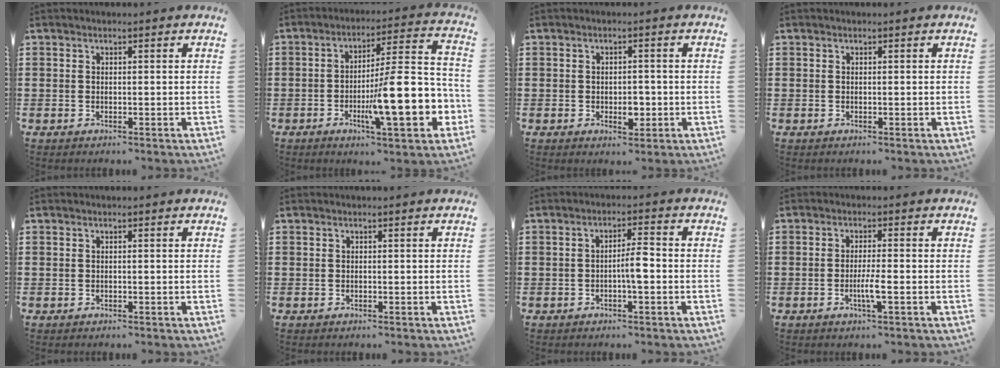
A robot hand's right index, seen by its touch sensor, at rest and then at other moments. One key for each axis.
{"total": 15.9, "fx": -4.3, "fy": 3.7, "fz": 14.9, "tx": -0.229, "ty": -0.012, "tz": -0.071}
{"total": 3.3, "fx": -0.7, "fy": 1.8, "fz": 2.7, "tx": -0.041, "ty": 0.001, "tz": -0.014}
{"total": 0.0}
{"total": 0.0}
{"total": 0.0}
{"total": 3.8, "fx": -0.9, "fy": 0.8, "fz": 3.7, "tx": -0.072, "ty": 0.003, "tz": -0.020}
{"total": 3.4, "fx": -1.2, "fy": 0.1, "fz": 3.2, "tx": -0.061, "ty": -0.007, "tz": -0.024}